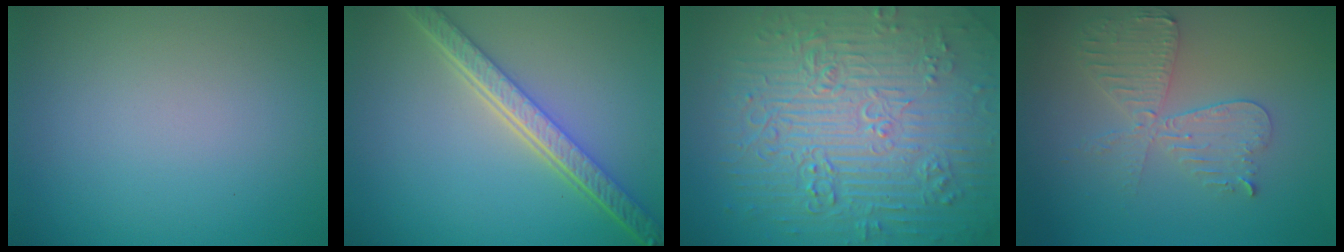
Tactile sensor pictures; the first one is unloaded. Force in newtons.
{"total": 5.9, "press": 4.5, "slide": 3.8}
{"total": 11.9, "press": 7.8, "slide": 8.9}
{"total": 4.4, "press": 3.8, "slide": 2.2}